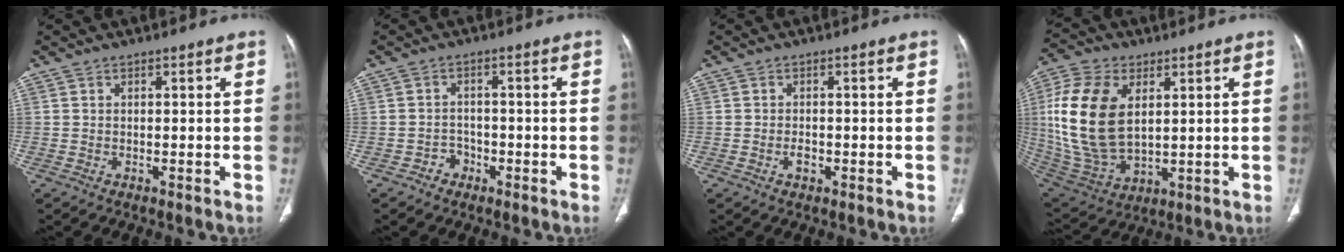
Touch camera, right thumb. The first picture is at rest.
{"total": 2.7, "force": [-1.5, 2.2, 0.4], "torque": [0.006, 0.018, -0.031]}
{"total": 1.7, "force": [-0.6, 1.1, 1.1], "torque": [-0.014, 0.003, -0.012]}
{"total": 19.8, "force": [3.7, 11.9, 15.4], "torque": [-0.321, -0.015, 0.078]}